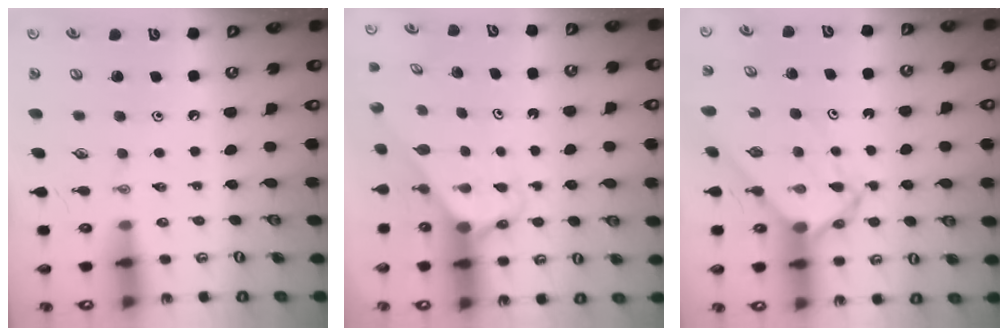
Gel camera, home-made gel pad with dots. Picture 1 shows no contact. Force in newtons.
{"total": 2.8, "press": 2.8, "slide": 0.1}
{"total": 5.6, "press": 5.6, "slide": 0.6}